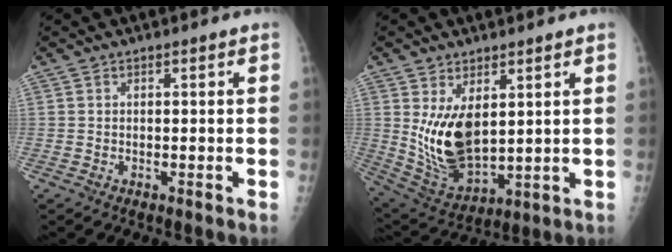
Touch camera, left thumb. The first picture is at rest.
{"total": 12.4, "force": [3.2, 6.9, 9.8], "torque": [-0.160, -0.031, 0.082]}